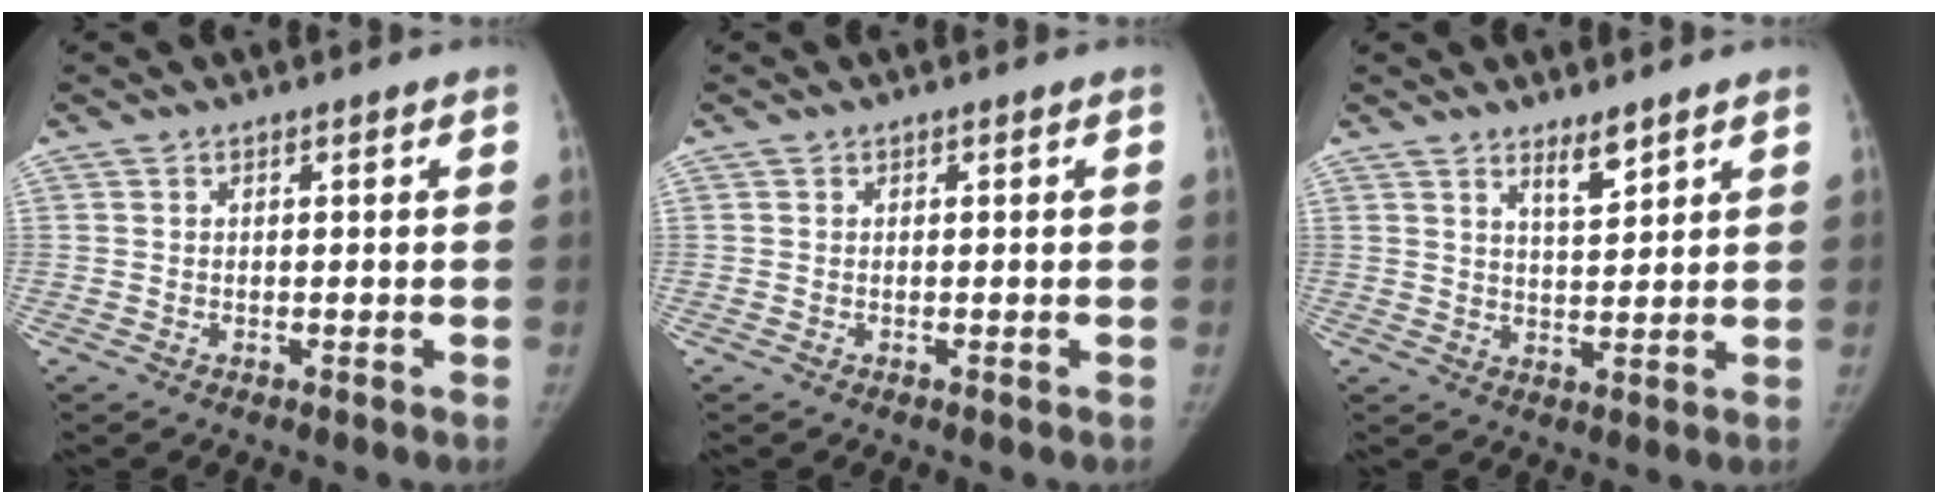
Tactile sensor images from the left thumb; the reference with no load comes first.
{"total": 0.0}
{"total": 4.1, "force": [3.1, 0.9, 2.5], "torque": [-0.034, -0.030, 0.056]}